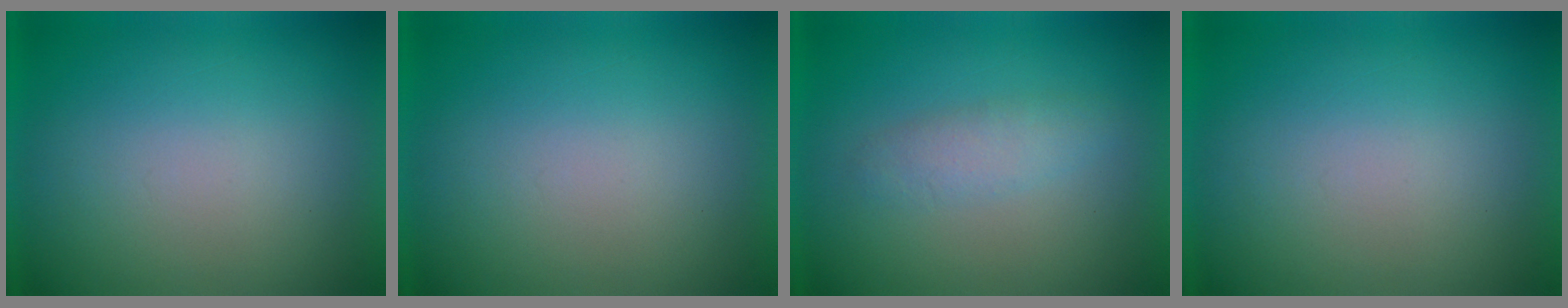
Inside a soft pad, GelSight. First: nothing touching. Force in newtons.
{"total": 0.0}
{"total": 2.4}
{"total": 0.0}